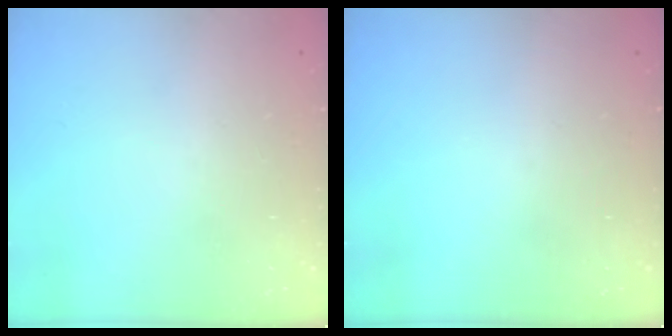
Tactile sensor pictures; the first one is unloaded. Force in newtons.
{"total": 0.0}